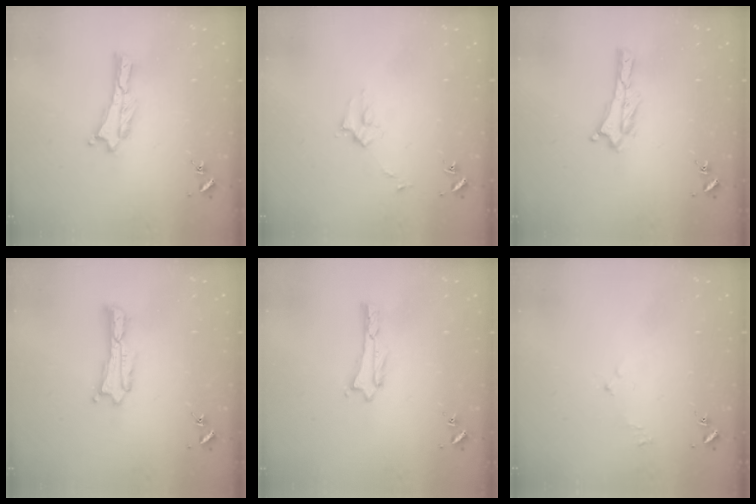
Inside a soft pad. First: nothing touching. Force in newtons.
{"total": 2.7, "press": 2.7, "slide": 0.3}
{"total": 0.0}
{"total": 0.9, "press": 0.9, "slide": 0.2}
{"total": 0.5, "press": 0.5, "slide": 0.2}
{"total": 1.6, "press": 1.5, "slide": 0.3}